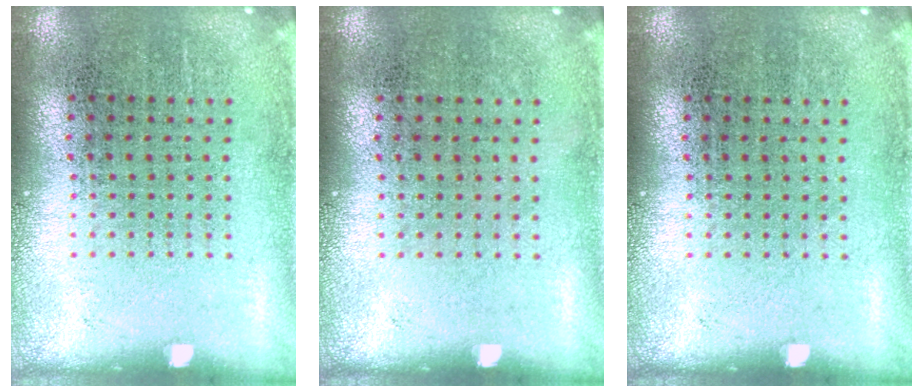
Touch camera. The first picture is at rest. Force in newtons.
{"total": 0.0}
{"total": 0.0}